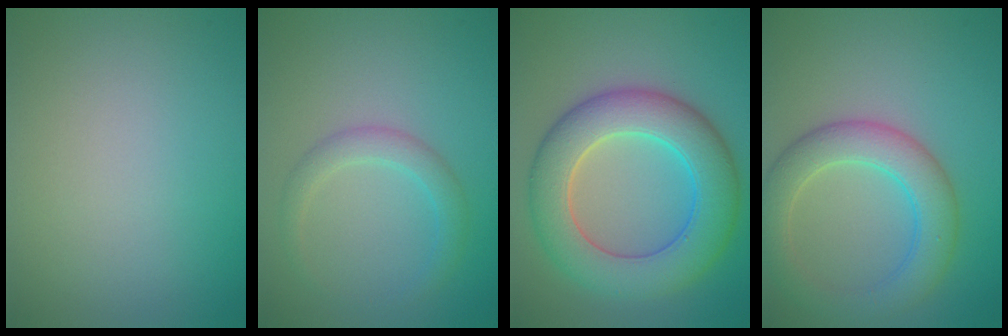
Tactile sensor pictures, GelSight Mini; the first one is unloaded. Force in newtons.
{"total": 2.3, "press": 2.2, "slide": 0.1}
{"total": 8.6, "press": 8.6, "slide": 0.2}
{"total": 5.4, "press": 5.3, "slide": 0.3}